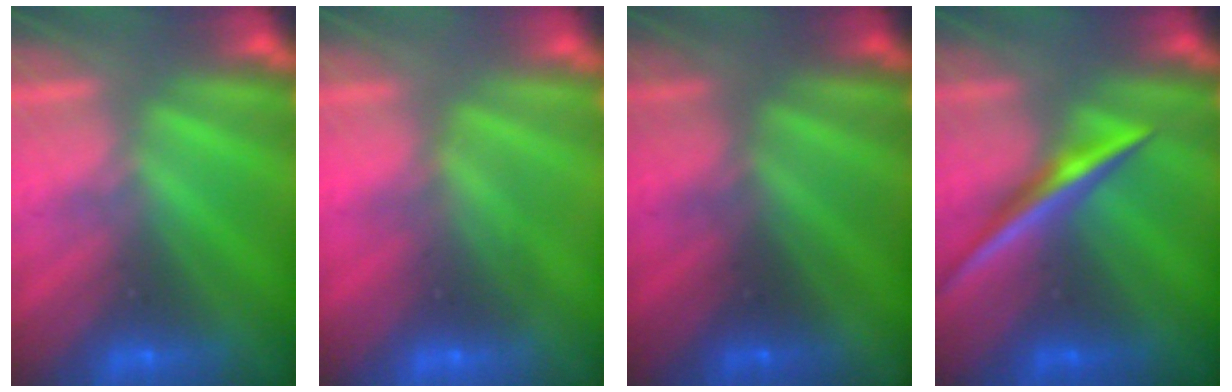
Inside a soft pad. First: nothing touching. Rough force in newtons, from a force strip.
{"total": 2.5}
{"total": 1.9}
{"total": 2.1}